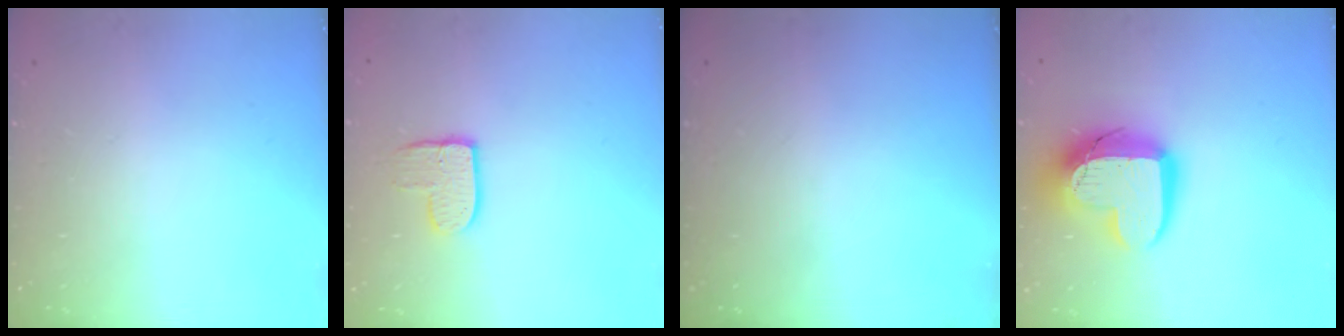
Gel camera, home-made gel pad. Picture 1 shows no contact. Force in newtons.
{"total": 8.5, "press": 8.4, "slide": 0.5}
{"total": 0.0}
{"total": 16.1, "press": 16.1, "slide": 1.1}